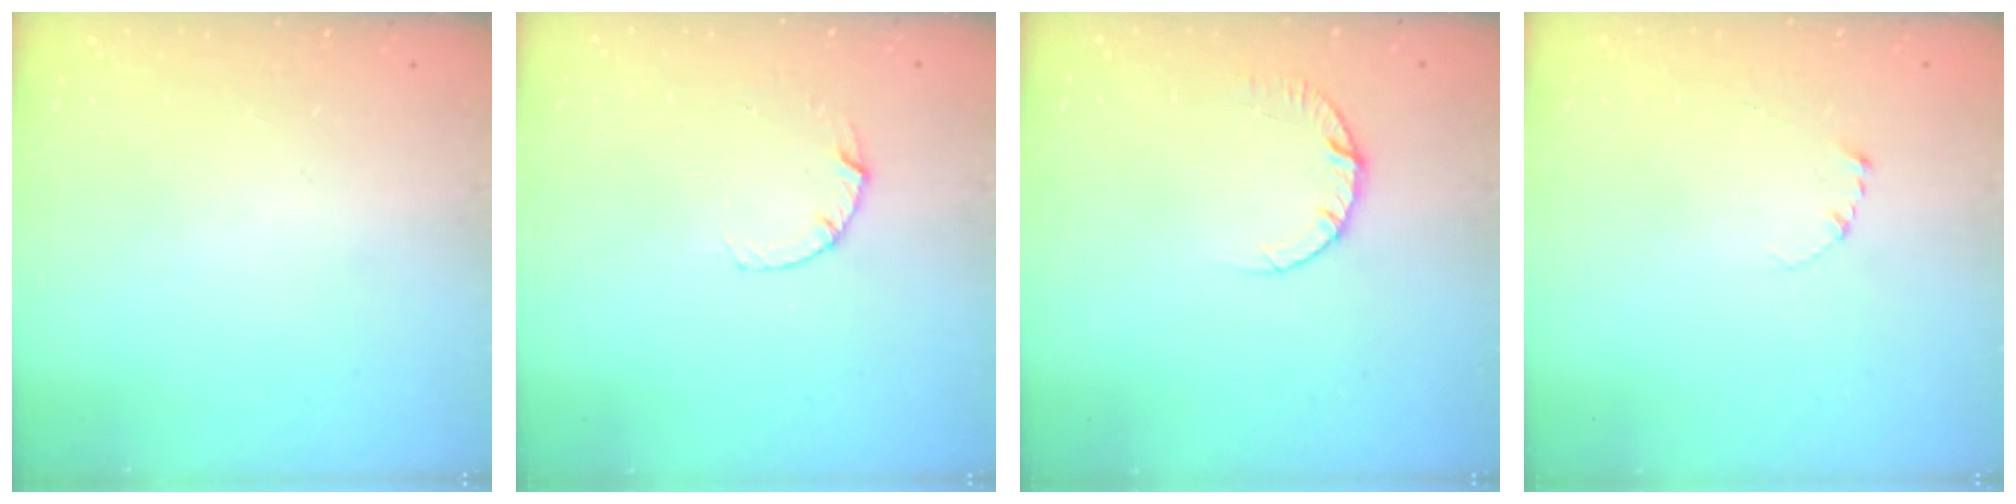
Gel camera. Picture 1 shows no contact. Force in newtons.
{"total": 3.2, "press": 3.2, "slide": 0.4}
{"total": 4.5, "press": 4.5, "slide": 0.4}
{"total": 2.7, "press": 2.7, "slide": 0.3}